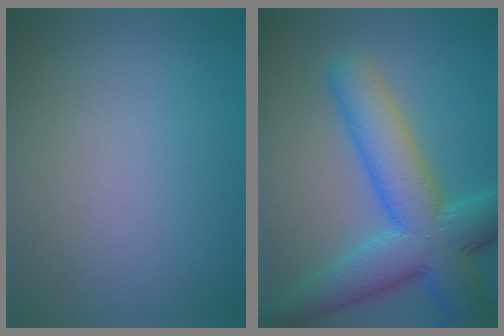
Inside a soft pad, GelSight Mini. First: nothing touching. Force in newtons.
{"total": 9.5, "press": 9.5, "slide": 0.2}